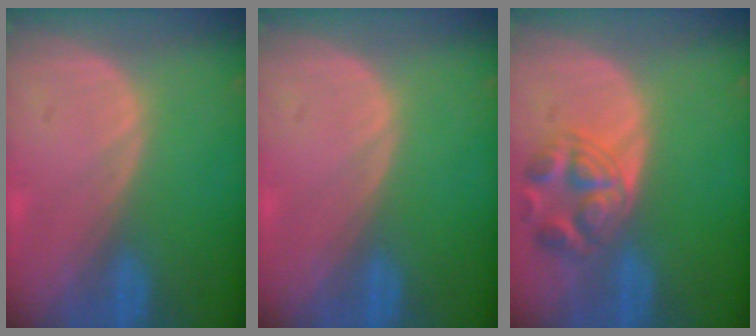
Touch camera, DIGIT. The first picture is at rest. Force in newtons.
{"total": 0.0}
{"total": 6.0, "press": 6.0, "slide": 0.4}